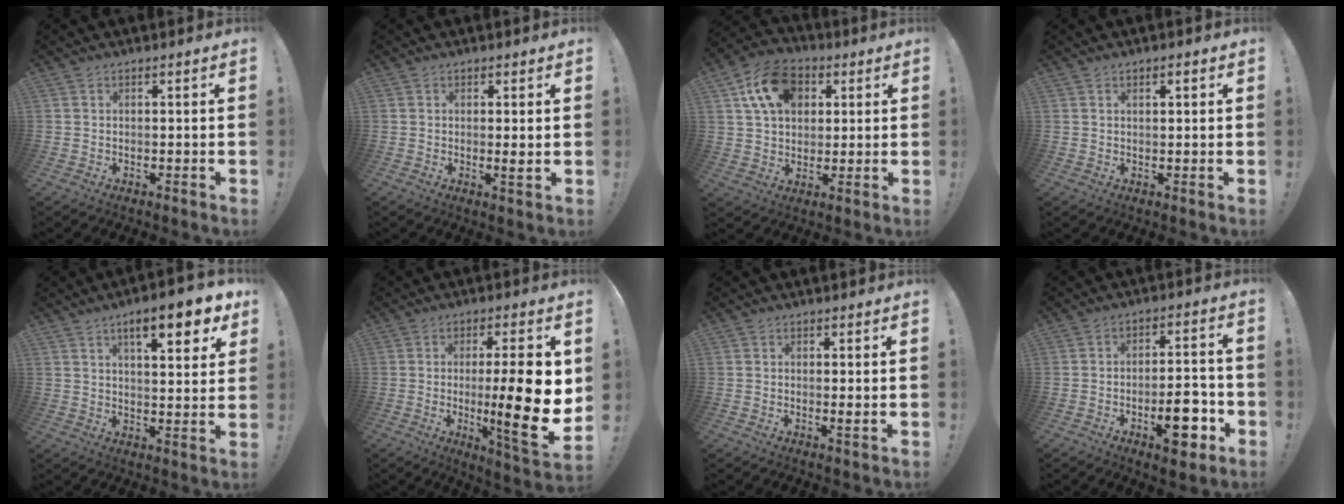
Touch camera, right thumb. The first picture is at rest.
{"total": 2.0, "force": [0.3, -0.2, 1.9], "torque": [-0.026, -0.008, 0.003]}
{"total": 15.5, "force": [5.7, 11.3, 8.9], "torque": [-0.135, -0.007, 0.111]}
{"total": 1.1, "force": [0.7, 0.4, 0.8], "torque": [-0.011, -0.002, 0.011]}
{"total": 11.8, "force": [6.3, 2.8, 9.6], "torque": [-0.134, -0.025, 0.095]}
{"total": 18.1, "force": [-0.8, 2.4, 17.9], "torque": [-0.268, -0.009, -0.011]}
{"total": 1.4, "force": [0.3, -0.2, 1.4], "torque": [-0.017, -0.006, 0.002]}
{"total": 12.4, "force": [-5.4, 5.1, 9.9], "torque": [-0.131, 0.026, -0.083]}